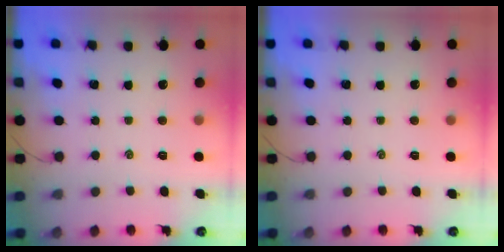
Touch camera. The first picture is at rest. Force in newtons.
{"total": 0.0}